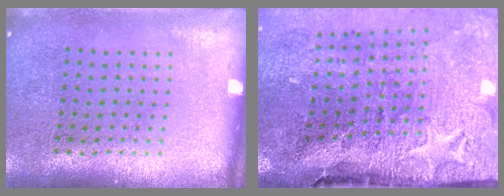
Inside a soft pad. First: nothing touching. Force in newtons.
{"total": 4.8, "press": 3.8, "slide": 2.9}